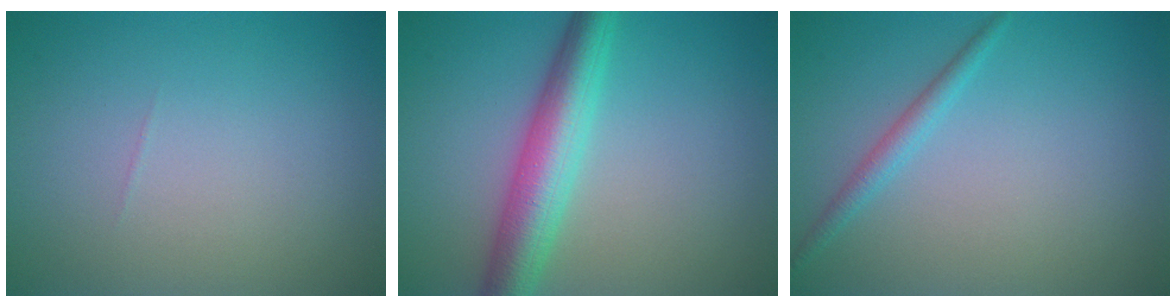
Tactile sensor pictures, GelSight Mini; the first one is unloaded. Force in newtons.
{"total": 5.7, "press": 5.7, "slide": 0.1}
{"total": 1.5, "press": 1.5, "slide": 0.1}